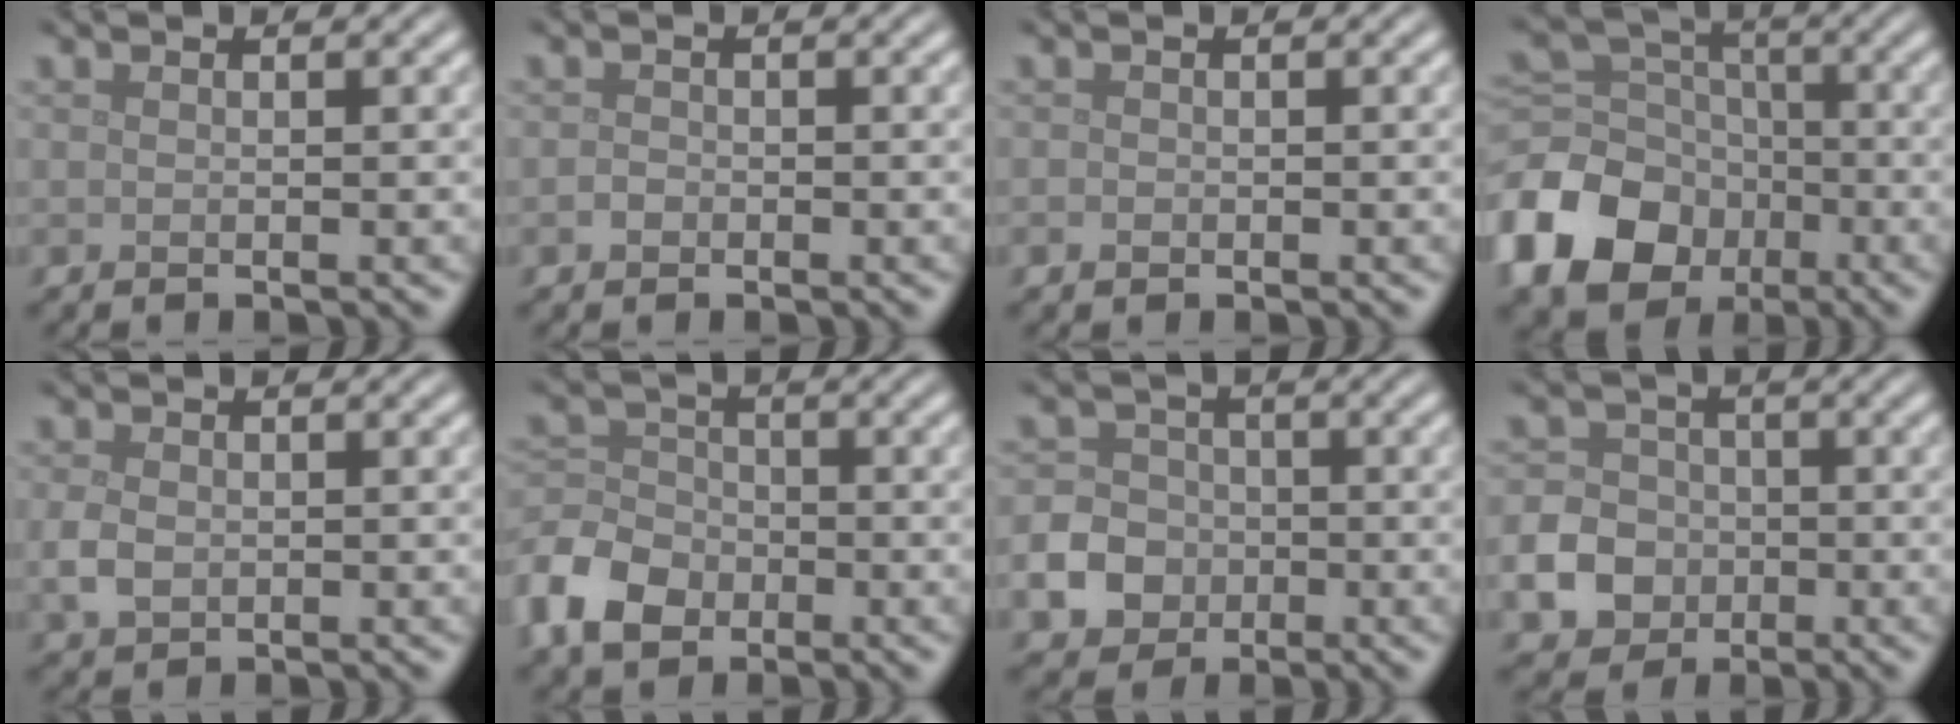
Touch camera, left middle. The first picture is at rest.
{"total": 0.7, "force": [-0.4, 0.6, 0.2], "torque": [-0.005, -0.001, -0.009]}
{"total": 0.6, "force": [-0.2, 0.5, 0.2], "torque": [-0.001, -0.004, -0.005]}
{"total": 11.9, "force": [-5.2, 9.2, 5.5], "torque": [-0.150, -0.020, -0.113]}
{"total": 2.4, "force": [-0.3, 1.8, 1.5], "torque": [-0.037, -0.005, -0.006]}
{"total": 6.4, "force": [-3.4, 4.5, 3.0], "torque": [-0.069, 0.001, -0.087]}
{"total": 5.6, "force": [-2.1, 4.8, 1.9], "torque": [-0.026, -0.006, -0.061]}
{"total": 5.6, "force": [-1.9, 4.8, 2.2], "torque": [-0.038, -0.003, -0.056]}